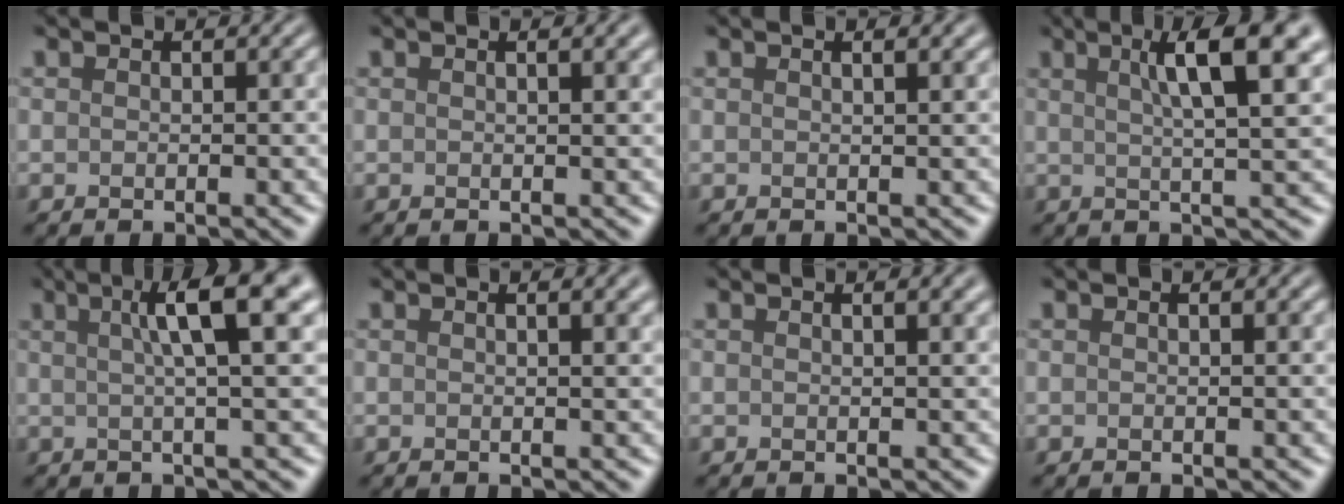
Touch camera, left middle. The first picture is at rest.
{"total": 2.8, "force": [1.3, 1.1, 2.1], "torque": [-0.010, 0.000, -0.004]}
{"total": 2.5, "force": [1.3, 1.1, 1.9], "torque": [-0.007, -0.003, -0.008]}
{"total": 7.2, "force": [2.9, 1.5, 6.4], "torque": [-0.073, 0.006, 0.039]}
{"total": 6.5, "force": [2.1, 1.1, 6.1], "torque": [-0.074, 0.011, 0.026]}
{"total": 3.4, "force": [1.6, 1.4, 2.6], "torque": [-0.008, 0.004, -0.004]}
{"total": 3.3, "force": [1.6, 1.4, 2.5], "torque": [-0.008, 0.003, -0.006]}
{"total": 1.0, "force": [0.4, 0.3, 0.8], "torque": [-0.009, -0.003, -0.002]}